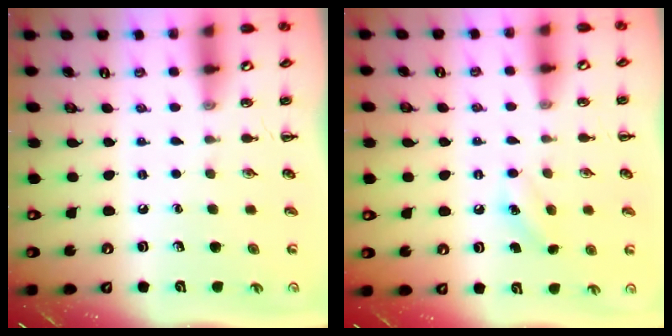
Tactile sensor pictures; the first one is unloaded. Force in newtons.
{"total": 5.3, "press": 5.1, "slide": 1.2}